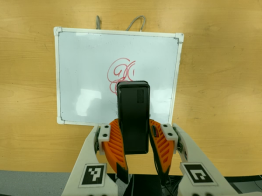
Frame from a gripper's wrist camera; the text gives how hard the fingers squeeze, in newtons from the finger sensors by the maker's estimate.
{"total": 9.6, "left": 7.8, "right": 11.5}